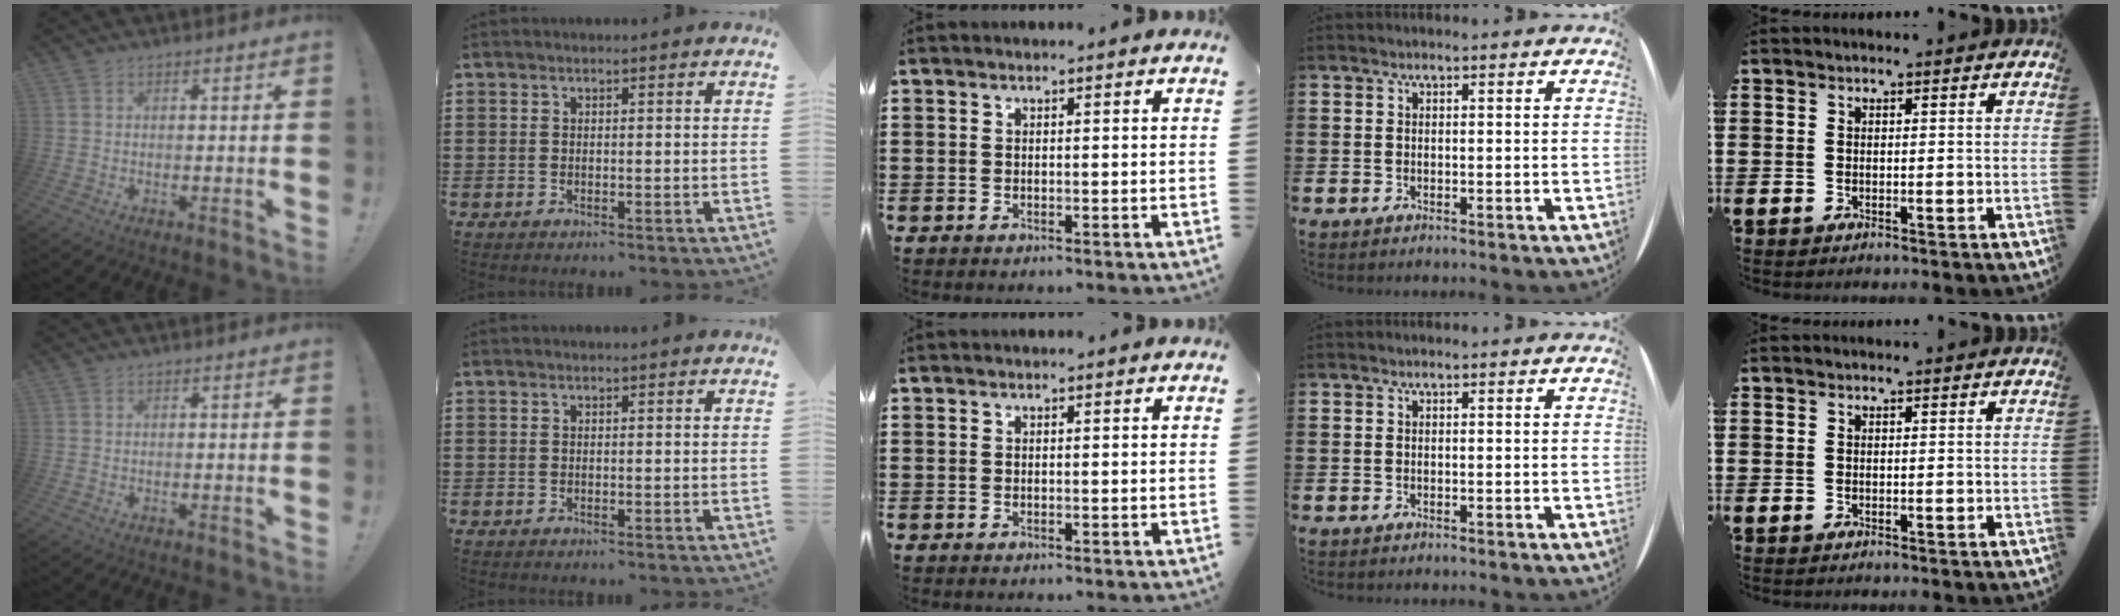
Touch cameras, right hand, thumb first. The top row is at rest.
{}